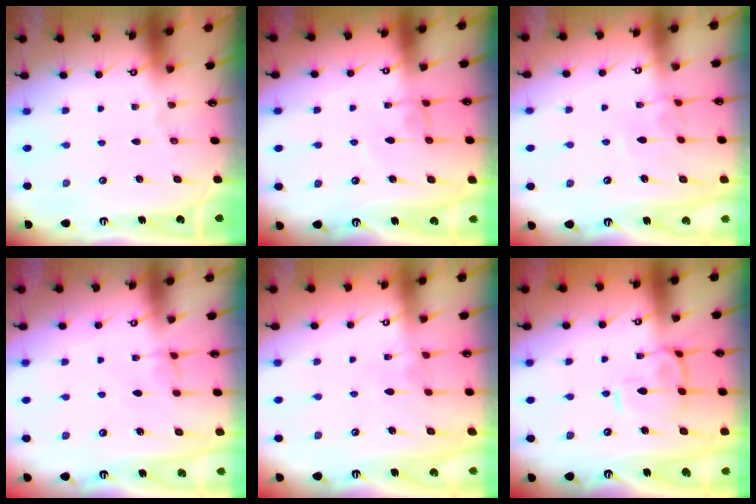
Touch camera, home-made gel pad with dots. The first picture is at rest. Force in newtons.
{"total": 1.9, "press": 1.9, "slide": 0.2}
{"total": 1.2, "press": 1.2, "slide": 0.4}
{"total": 2.8, "press": 2.7, "slide": 0.4}
{"total": 2.4, "press": 2.3, "slide": 0.6}
{"total": 3.7, "press": 3.5, "slide": 1.1}